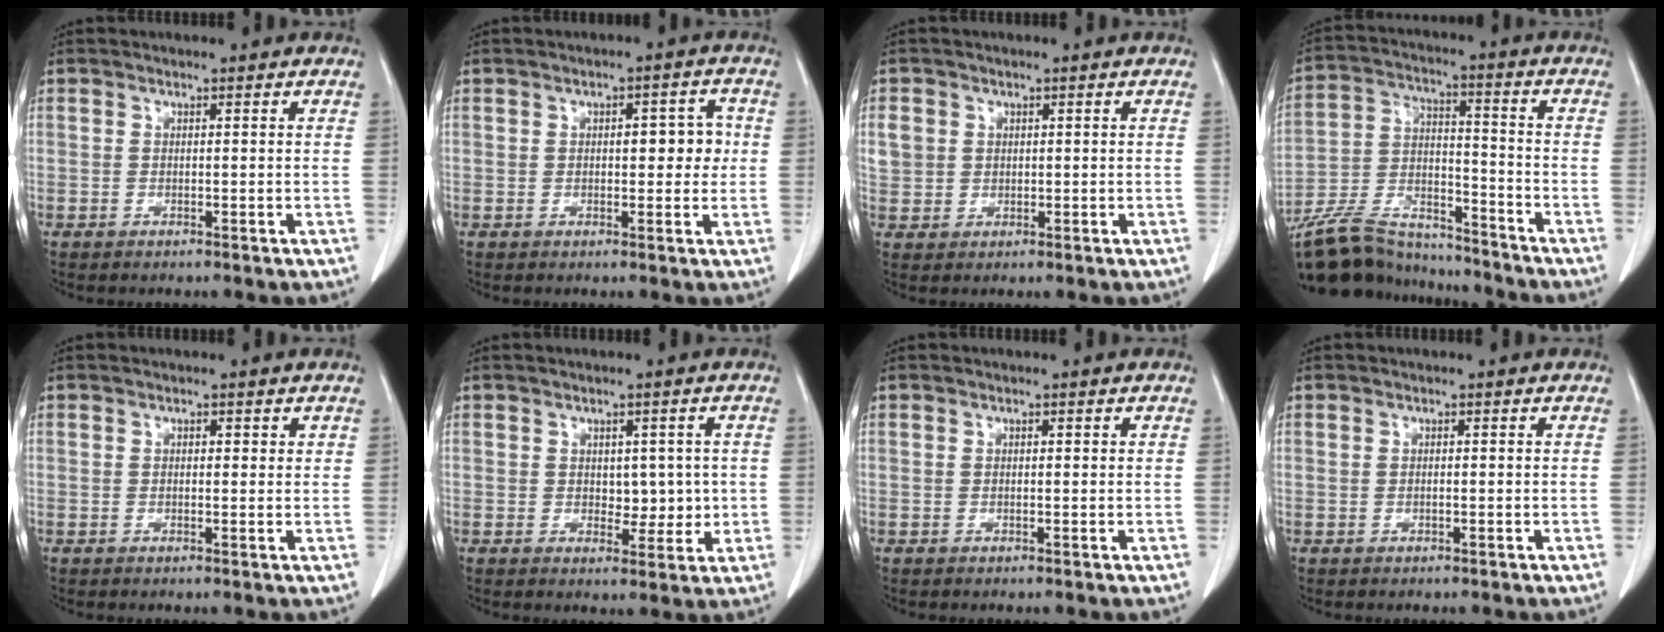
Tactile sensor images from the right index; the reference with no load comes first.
{"total": 5.5, "force": [0.5, 2.6, 4.9], "torque": [-0.062, 0.021, 0.009]}
{"total": 9.5, "force": [1.6, 8.7, 3.5], "torque": [-0.129, 0.026, 0.047]}
{"total": 19.7, "force": [-17.7, 5.5, 6.7], "torque": [-0.167, 0.003, -0.303]}
{"total": 1.8, "force": [0.7, 1.1, 1.2], "torque": [-0.023, 0.003, 0.008]}
{"total": 5.2, "force": [0.2, 3.3, 4.0], "torque": [-0.052, 0.008, 0.016]}
{"total": 0.6, "force": [0.1, 0.3, 0.4], "torque": [-0.012, 0.001, 0.003]}
{"total": 0.6, "force": [-0.1, 0.3, 0.5], "torque": [-0.015, 0.002, 0.000]}